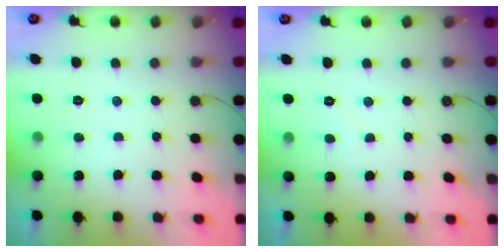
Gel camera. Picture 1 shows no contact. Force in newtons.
{"total": 1.6, "press": 1.5, "slide": 0.4}